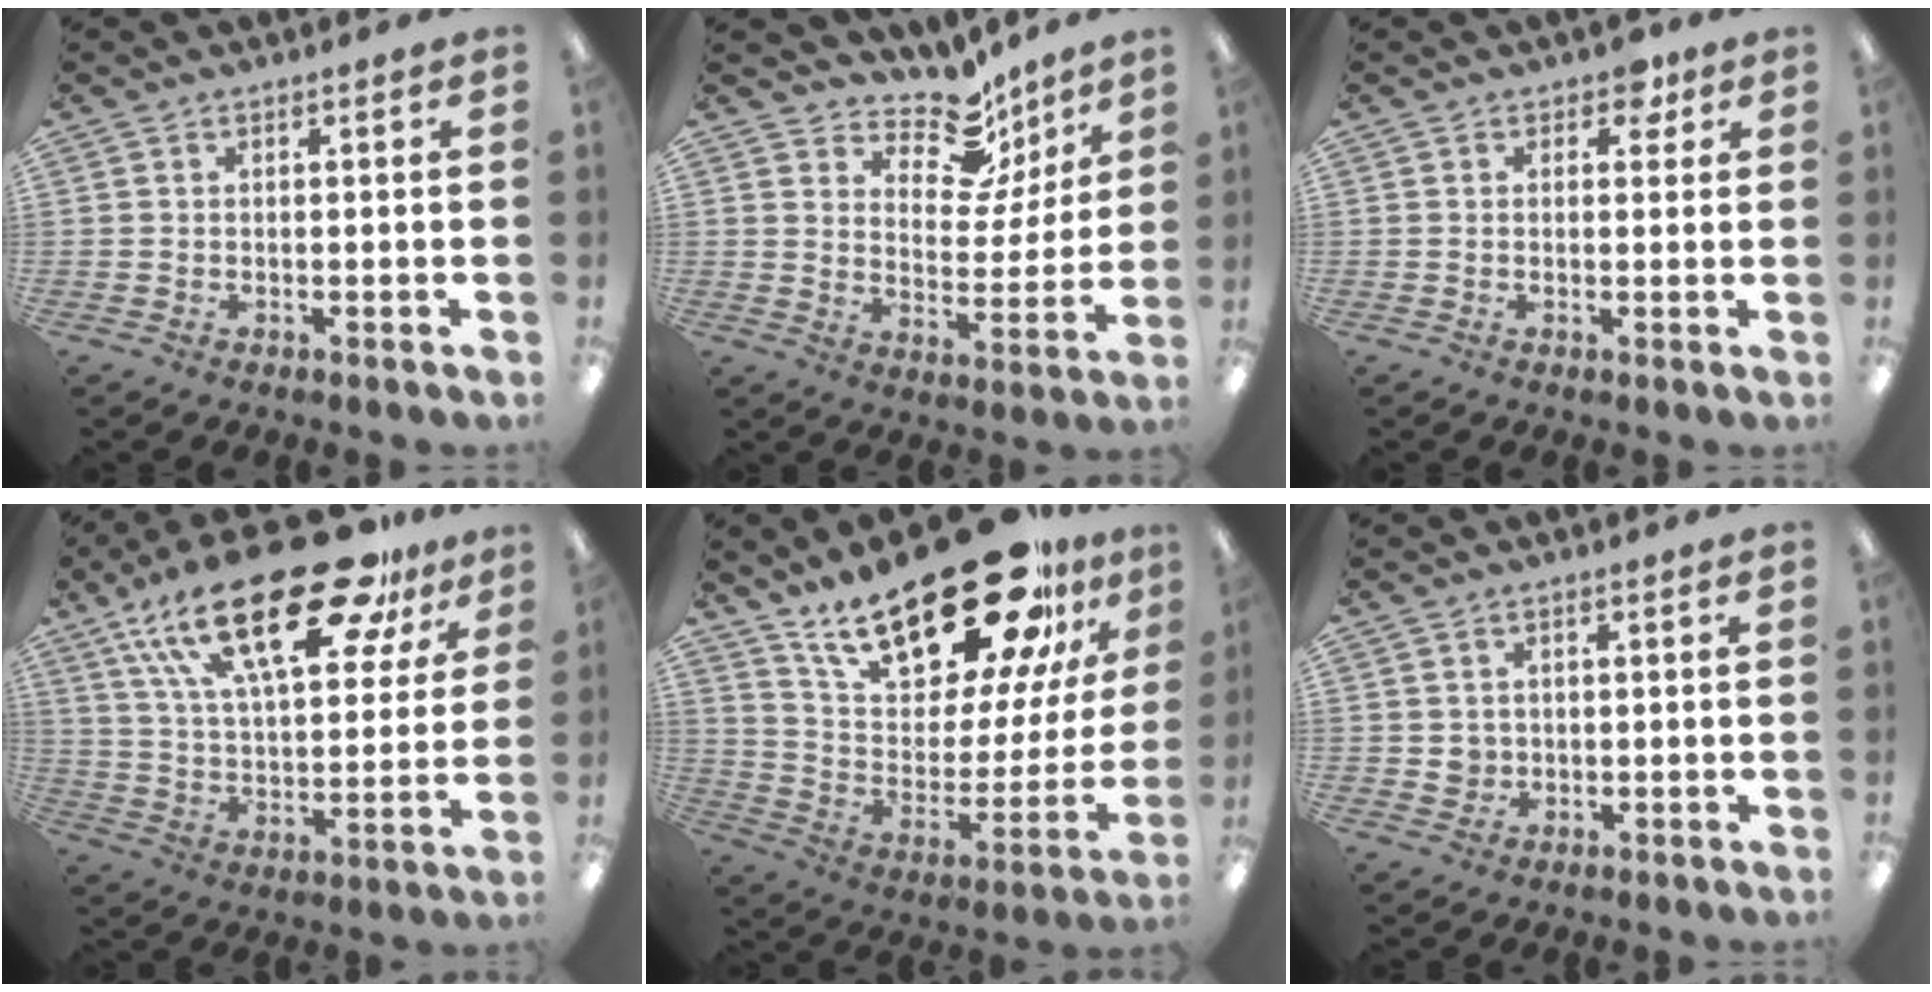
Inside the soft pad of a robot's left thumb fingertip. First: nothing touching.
{"total": 11.9, "force": [9.1, 6.1, 4.6], "torque": [-0.076, -0.071, 0.163]}
{"total": 3.6, "force": [2.0, 2.3, 2.0], "torque": [-0.010, -0.005, 0.030]}
{"total": 29.5, "force": [17.7, 12.1, 20.2], "torque": [-0.346, -0.084, 0.298]}
{"total": 29.2, "force": [20.6, 10.7, 17.8], "torque": [-0.287, -0.127, 0.350]}
{"total": 2.6, "force": [0.8, 2.4, 0.4], "torque": [-0.006, 0.000, 0.011]}